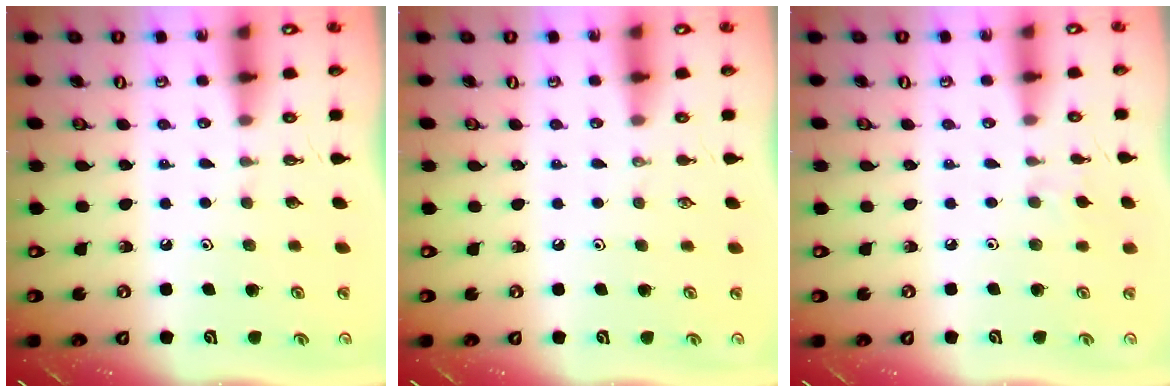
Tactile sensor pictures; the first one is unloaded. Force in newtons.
{"total": 0.0}
{"total": 3.8, "press": 3.7, "slide": 0.7}